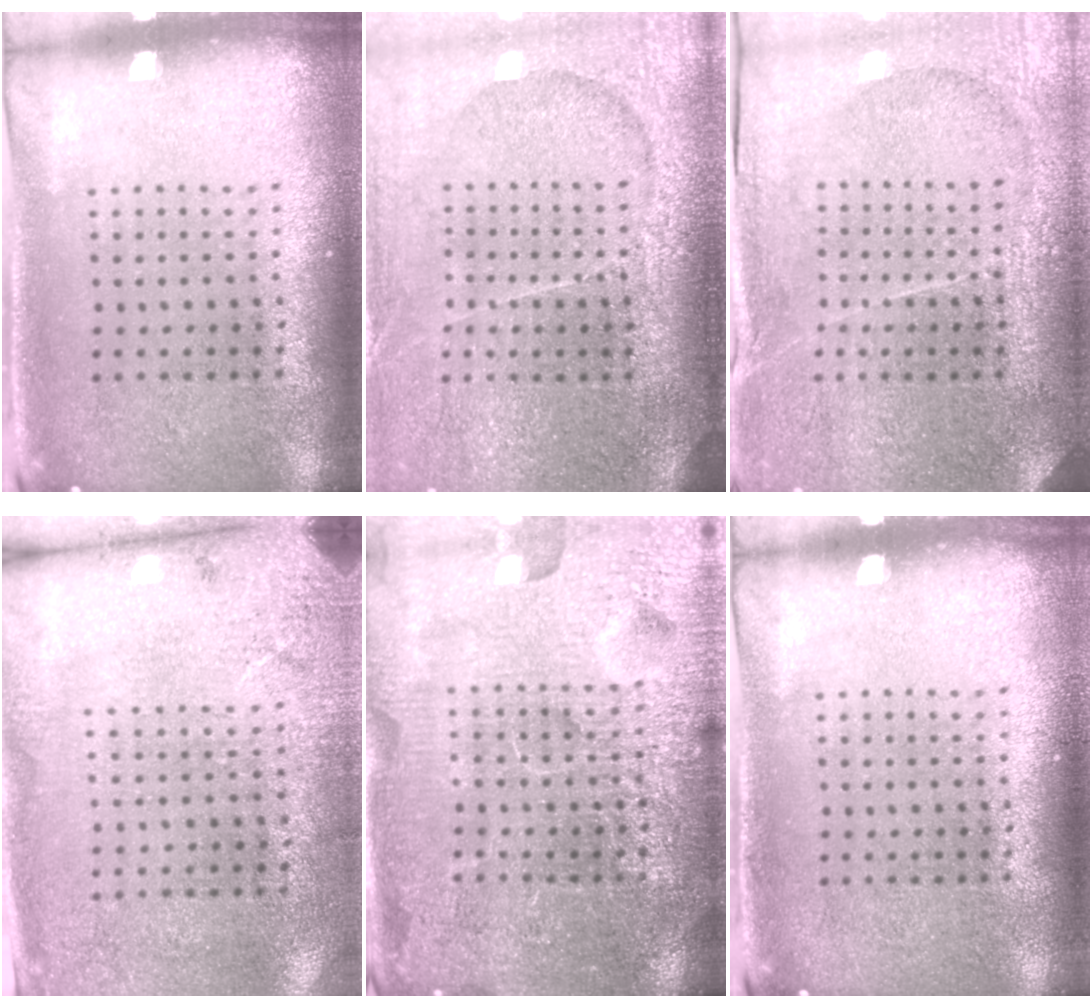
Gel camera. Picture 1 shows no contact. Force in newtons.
{"total": 4.1, "press": 3.6, "slide": 2.0}
{"total": 3.8, "press": 3.4, "slide": 1.6}
{"total": 2.7, "press": 2.2, "slide": 1.5}
{"total": 7.2, "press": 7.1, "slide": 1.0}
{"total": 0.0}